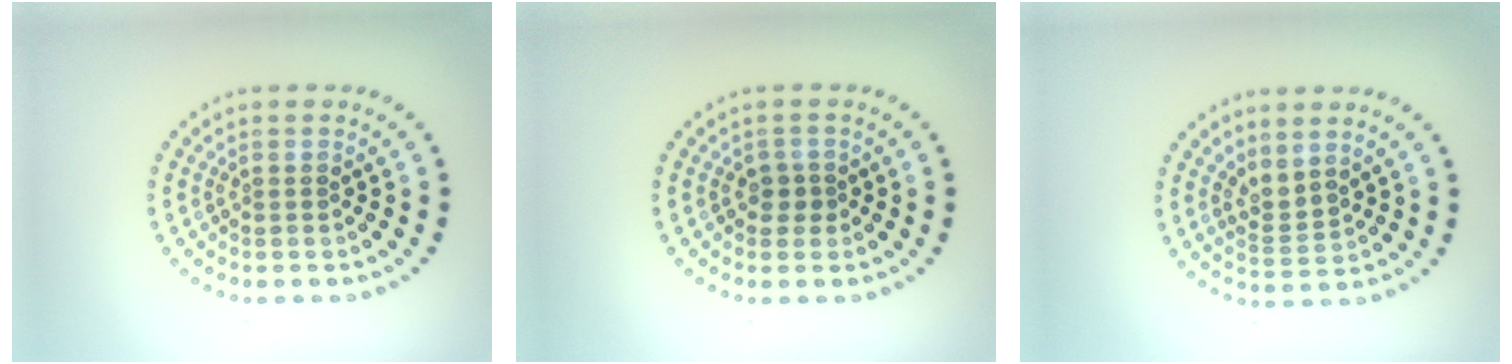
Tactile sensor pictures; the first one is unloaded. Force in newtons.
{"total": 1.4, "press": 1.2, "slide": 0.6}
{"total": 2.1, "press": 1.4, "slide": 1.6}